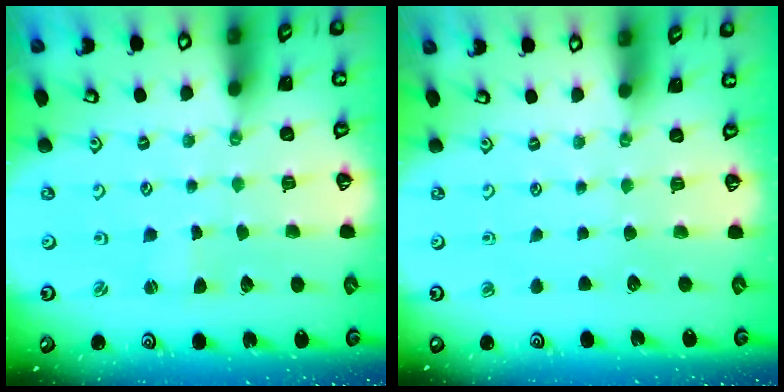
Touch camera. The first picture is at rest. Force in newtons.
{"total": 0.0}